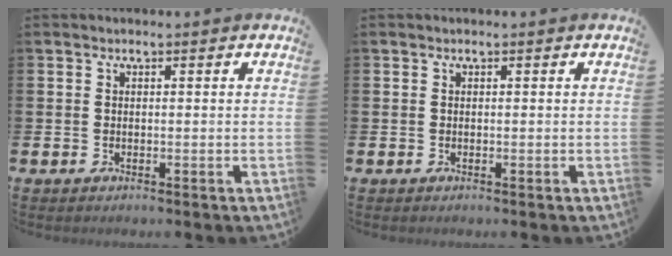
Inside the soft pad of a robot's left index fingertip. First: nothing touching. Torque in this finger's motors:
{"motor_torque": [-0.01, 0.01, -0.03, -0.01]}